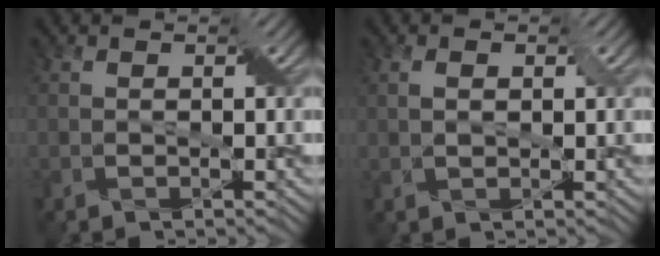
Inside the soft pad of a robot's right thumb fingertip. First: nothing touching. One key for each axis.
{"total": 1.8, "fx": 0.6, "fy": 1.0, "fz": 1.4, "tx": -0.027, "ty": -0.001, "tz": 0.013}